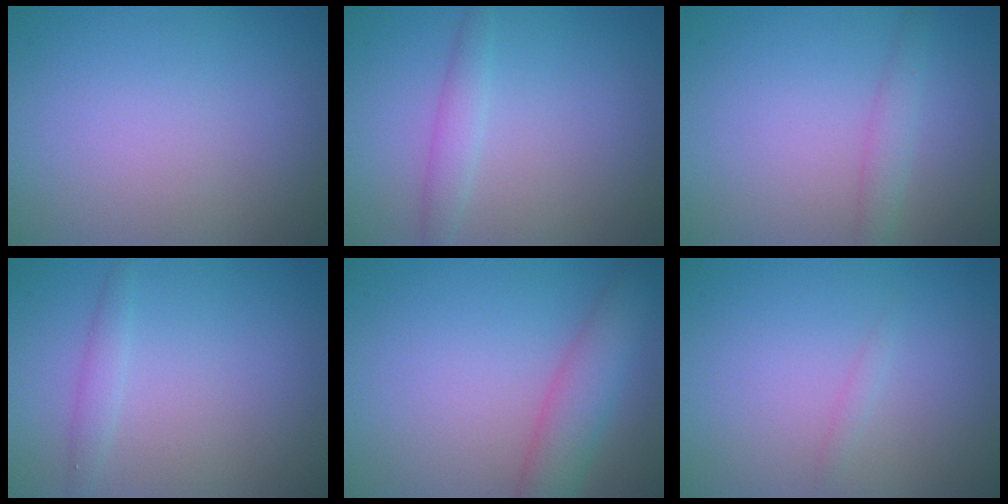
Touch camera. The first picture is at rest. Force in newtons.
{"total": 1.9, "press": 1.9, "slide": 0.1}
{"total": 1.8, "press": 1.8, "slide": 0.0}
{"total": 1.3, "press": 1.3, "slide": 0.1}
{"total": 4.2, "press": 4.2, "slide": 0.3}
{"total": 0.6, "press": 0.6, "slide": 0.1}